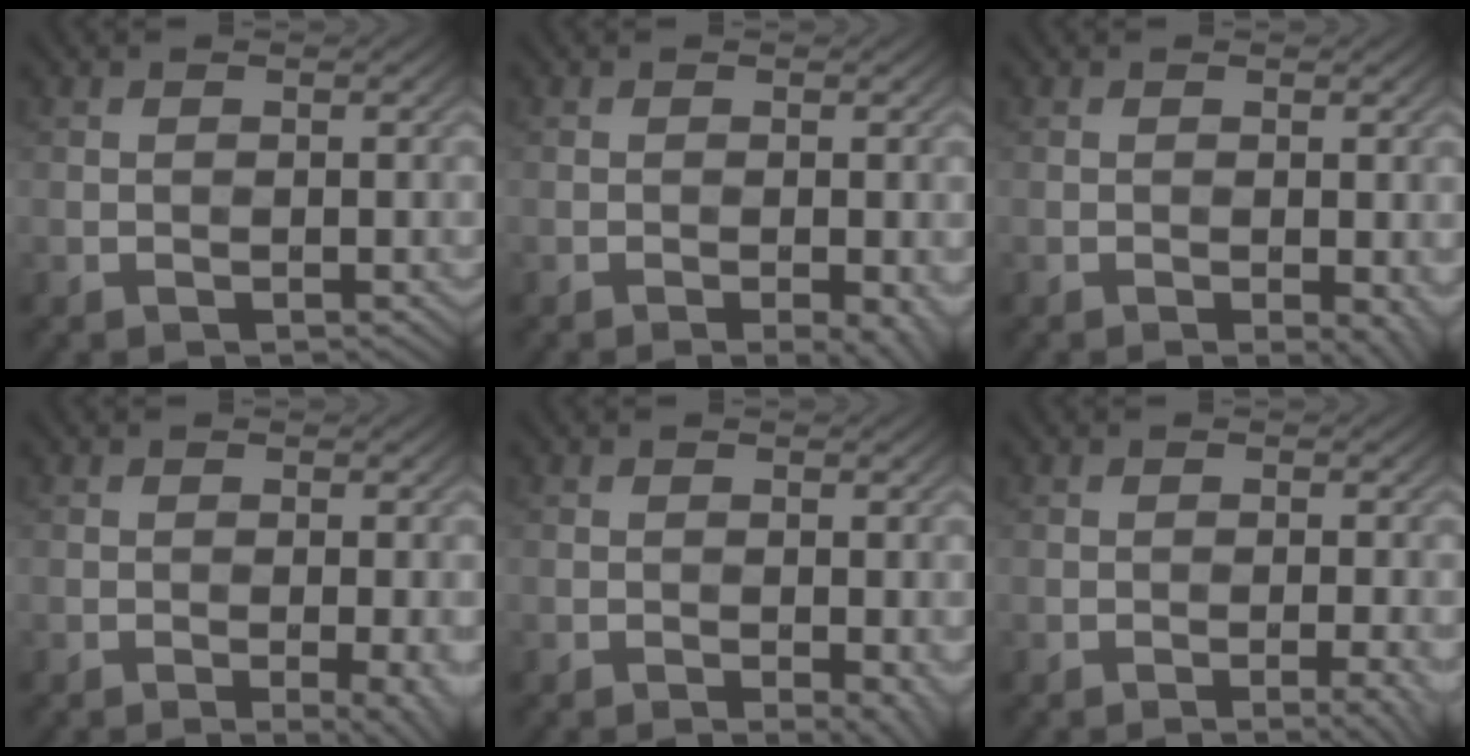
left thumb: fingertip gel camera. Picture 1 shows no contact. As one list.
[{"total": 2.2, "force": [-0.8, 0.4, 2.0], "torque": [-0.028, -0.001, -0.011]}, {"total": 2.0, "force": [-0.5, 0.6, 1.8], "torque": [-0.024, -0.008, -0.004]}, {"total": 2.9, "force": [-0.7, 0.6, 2.7], "torque": [-0.039, -0.004, -0.010]}, {"total": 2.0, "force": [-0.6, 0.6, 1.8], "torque": [-0.024, -0.007, -0.004]}, {"total": 2.5, "force": [-0.9, 0.5, 2.3], "torque": [-0.030, 0.003, -0.016]}]